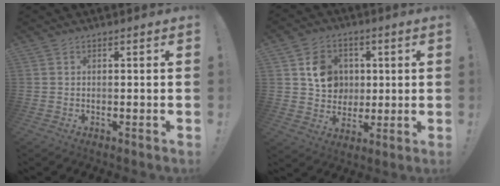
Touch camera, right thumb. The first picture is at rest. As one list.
[{"total": 11.2, "force": [2.5, 10.2, 4.0], "torque": [-0.053, -0.002, 0.058]}]